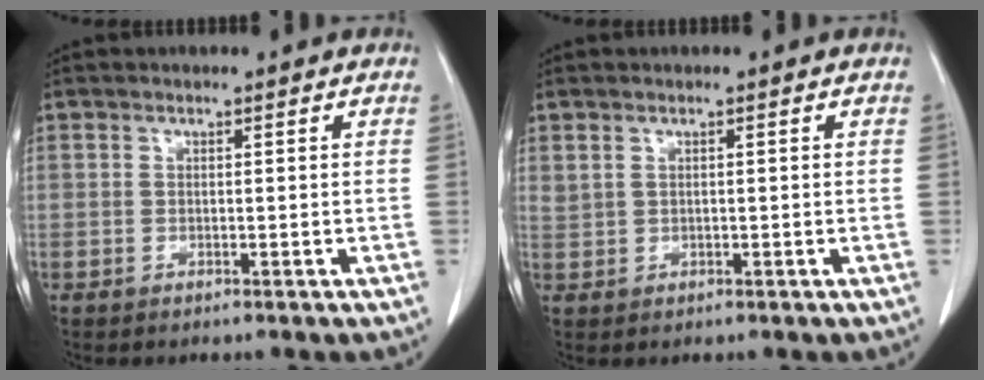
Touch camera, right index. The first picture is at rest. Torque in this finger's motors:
{"motor_torque": [-0.06, 0.10, -0.01, 0.01]}